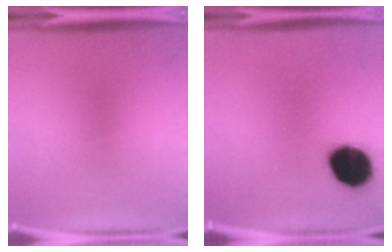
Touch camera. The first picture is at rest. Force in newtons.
{"total": 14.8}